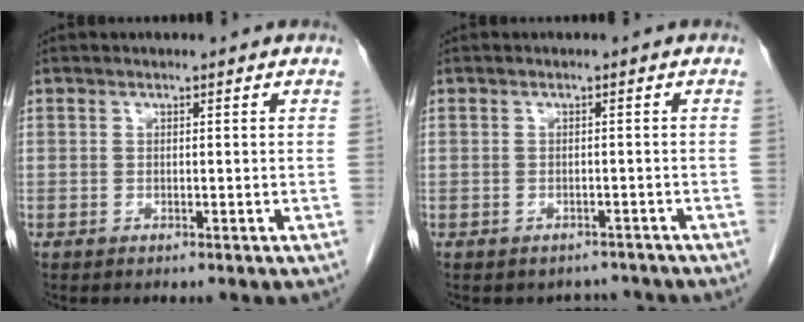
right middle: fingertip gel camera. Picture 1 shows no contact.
{"total": 2.8, "force": [-2.5, 1.3, -0.2], "torque": [0.005, 0.005, -0.034]}